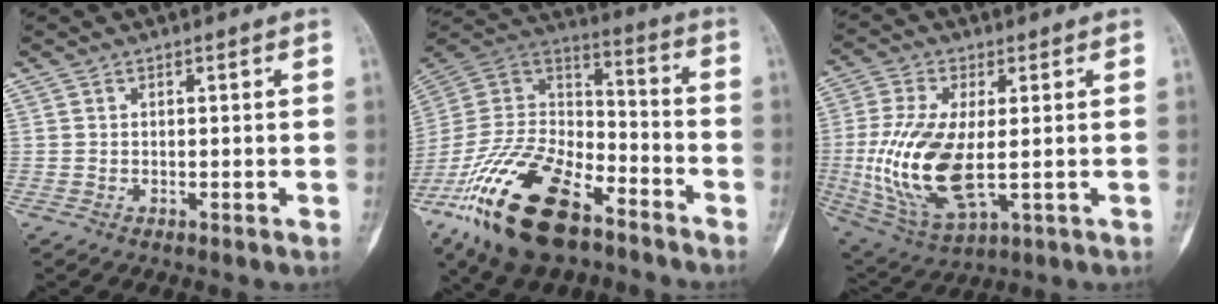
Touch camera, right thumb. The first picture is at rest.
{"total": 27.5, "force": [-16.2, 13.3, 17.8], "torque": [-0.389, 0.042, -0.296]}
{"total": 16.6, "force": [-1.3, 8.1, 14.5], "torque": [-0.302, -0.011, -0.009]}